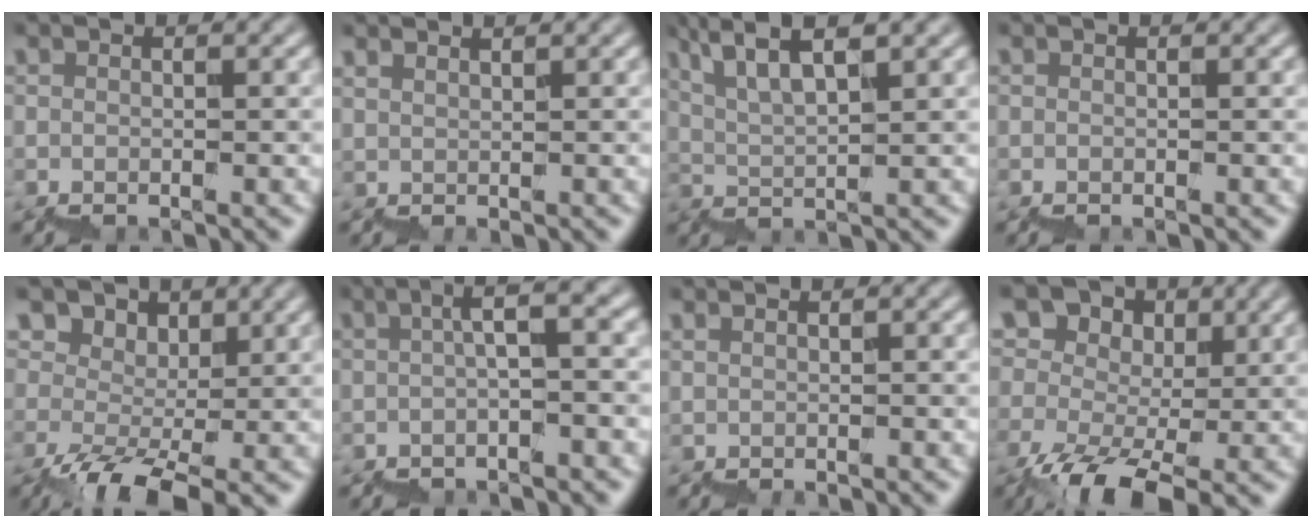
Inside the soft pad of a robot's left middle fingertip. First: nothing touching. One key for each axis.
{"total": 0.7, "fx": 0.7, "fy": -0.1, "fz": -0.1, "tx": 0.017, "ty": 0.003, "tz": 0.021}
{"total": 5.7, "fx": 4.7, "fy": 0.7, "fz": 3.2, "tx": -0.042, "ty": 0.021, "tz": 0.090}
{"total": 0.0}
{"total": 3.5, "fx": 0.6, "fy": 2.7, "fz": 2.1, "tx": -0.032, "ty": 0.014, "tz": 0.003}
{"total": 4.1, "fx": -0.4, "fy": 0.8, "fz": 4.0, "tx": -0.046, "ty": 0.028, "tz": -0.015}
{"total": 0.0}
{"total": 5.8, "fx": -0.1, "fy": 4.2, "fz": 4.0, "tx": -0.070, "ty": 0.017, "tz": -0.015}